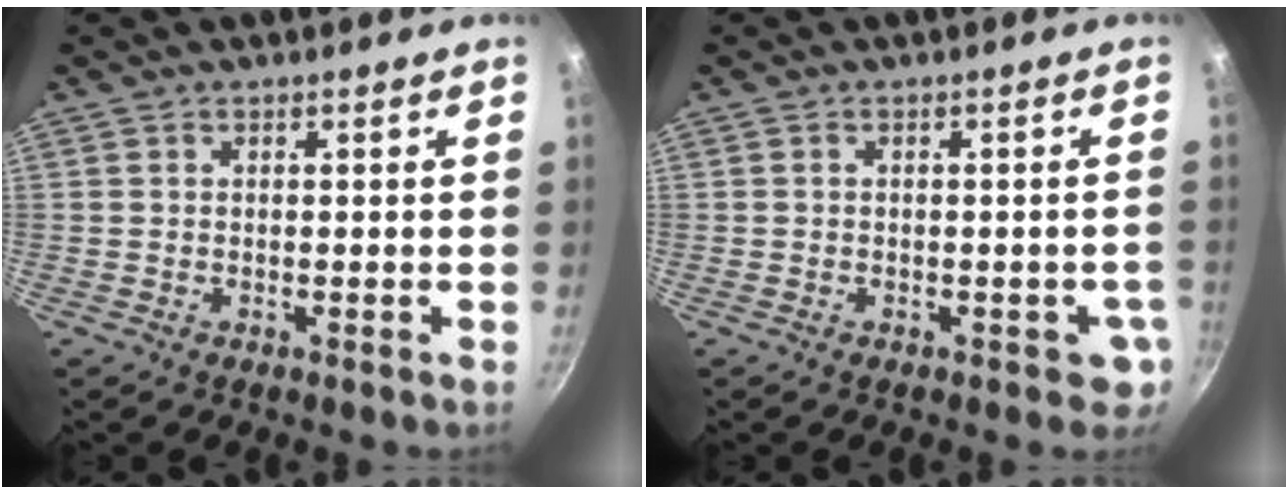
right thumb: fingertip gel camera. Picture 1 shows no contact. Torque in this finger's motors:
{"motor_torque": [0.30, 0.55, -0.16, 0.06, 0.05]}